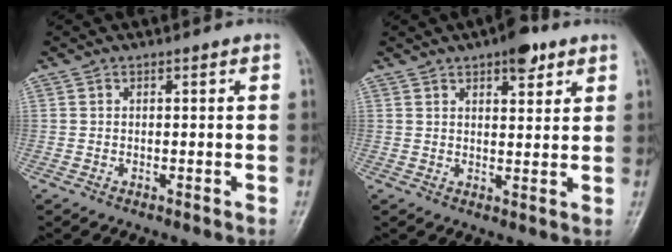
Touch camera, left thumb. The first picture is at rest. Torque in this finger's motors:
{"motor_torque": [0.92, 0.40, 0.67, -0.32, 0.01]}